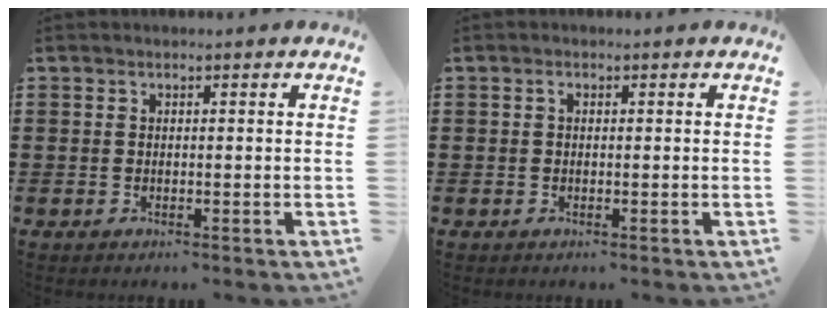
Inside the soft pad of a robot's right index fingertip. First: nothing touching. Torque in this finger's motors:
{"motor_torque": [0.29, -0.19, 0.05, 0.04]}